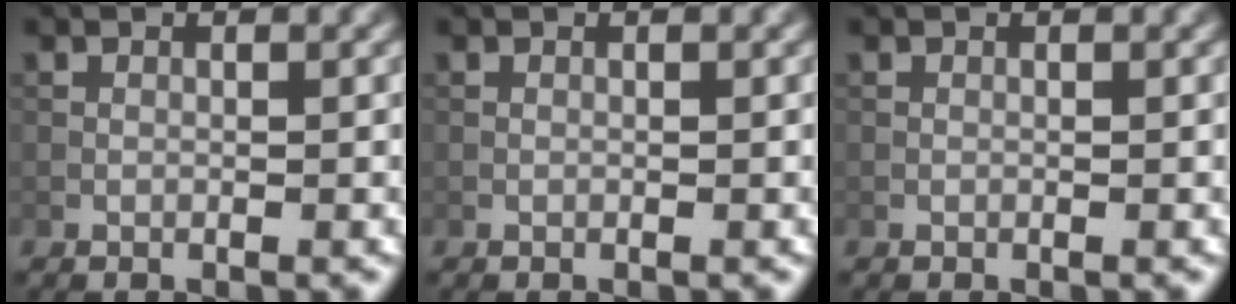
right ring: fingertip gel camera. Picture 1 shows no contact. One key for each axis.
{"total": 0.0}
{"total": 0.0}